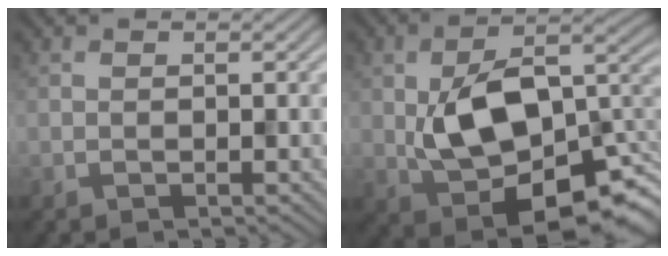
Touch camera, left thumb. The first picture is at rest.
{"total": 15.2, "force": [-2.3, 8.7, 12.2], "torque": [-0.206, -0.018, -0.033]}